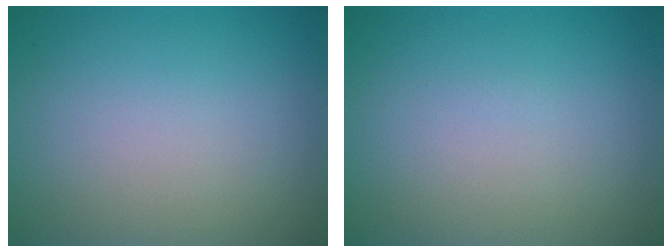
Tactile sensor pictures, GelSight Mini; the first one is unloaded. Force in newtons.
{"total": 0.0}